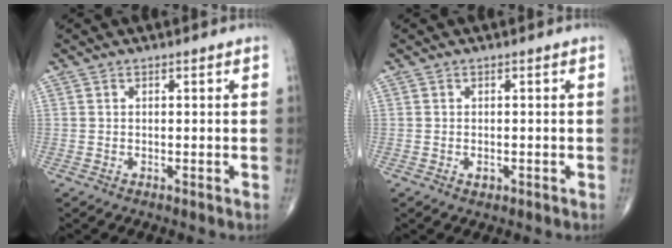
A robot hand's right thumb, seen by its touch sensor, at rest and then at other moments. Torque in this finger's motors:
{"motor_torque": [-0.26, 0.05, 0.06, 0.12, 0.03]}